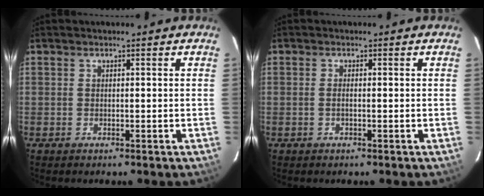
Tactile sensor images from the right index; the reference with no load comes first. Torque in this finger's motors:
{"motor_torque": [-0.19, 0.00, -0.01, 0.00]}